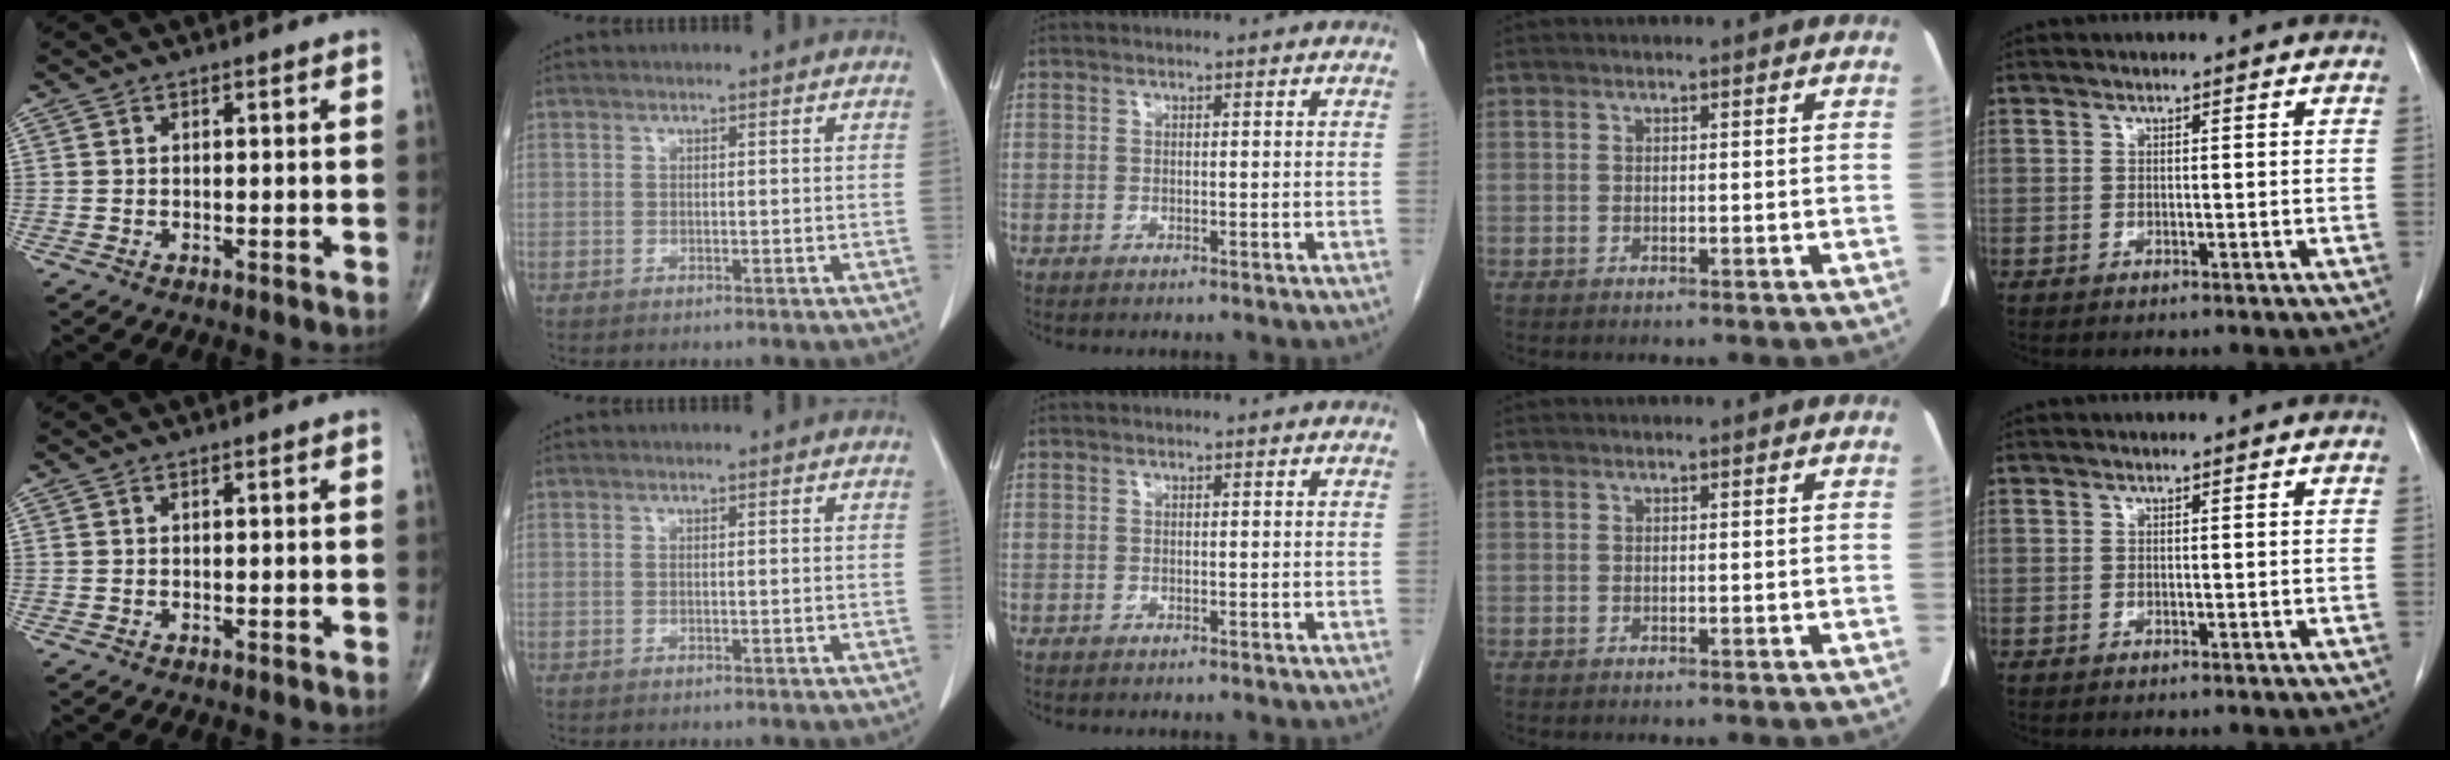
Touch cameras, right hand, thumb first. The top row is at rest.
{}